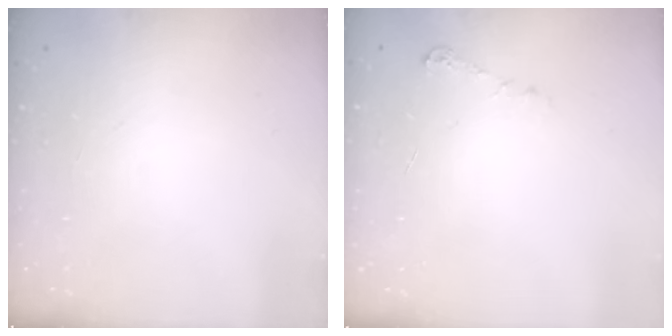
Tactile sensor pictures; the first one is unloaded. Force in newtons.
{"total": 4.0, "press": 3.9, "slide": 0.5}